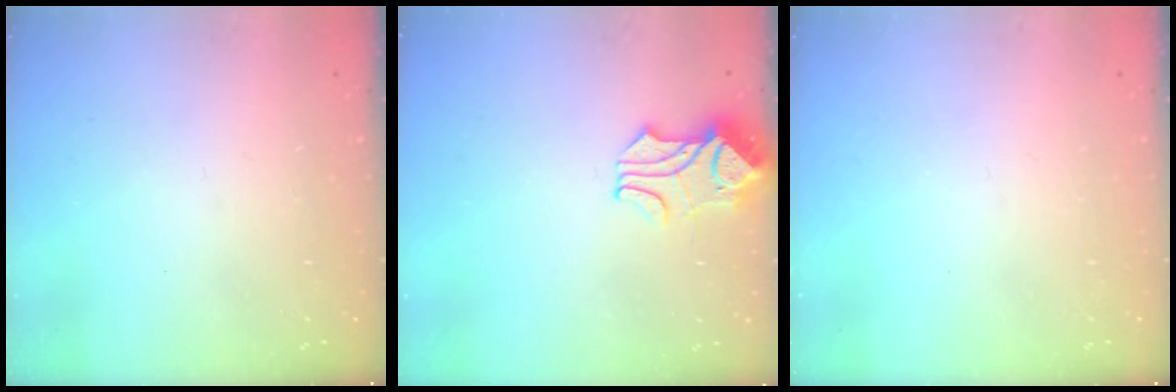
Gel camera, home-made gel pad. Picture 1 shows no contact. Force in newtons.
{"total": 1.7, "press": 1.4, "slide": 1.0}
{"total": 0.0}